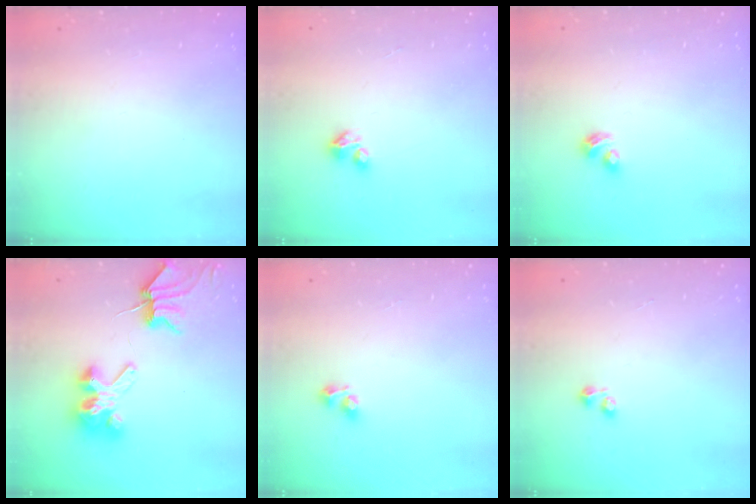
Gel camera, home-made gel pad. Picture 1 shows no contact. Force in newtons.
{"total": 2.4, "press": 2.4, "slide": 0.3}
{"total": 3.7, "press": 3.7, "slide": 0.6}
{"total": 7.8, "press": 7.7, "slide": 1.0}
{"total": 5.2, "press": 4.8, "slide": 1.8}
{"total": 1.9, "press": 1.8, "slide": 0.5}